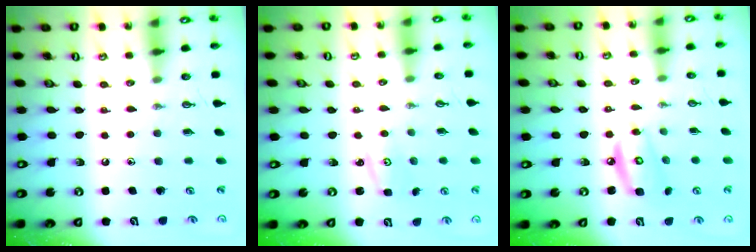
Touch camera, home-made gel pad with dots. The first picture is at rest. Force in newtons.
{"total": 2.7, "press": 2.7, "slide": 0.4}
{"total": 8.6, "press": 8.5, "slide": 0.7}